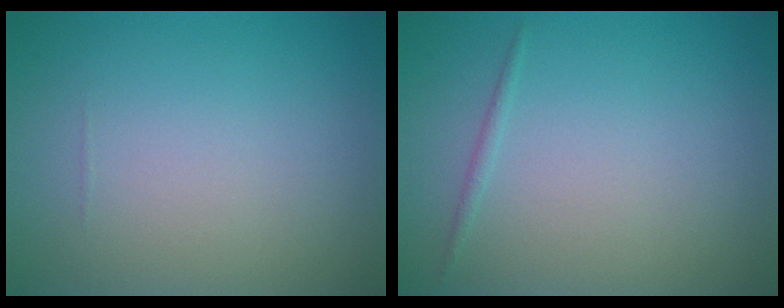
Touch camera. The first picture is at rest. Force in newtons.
{"total": 0.6, "press": 0.6, "slide": 0.1}